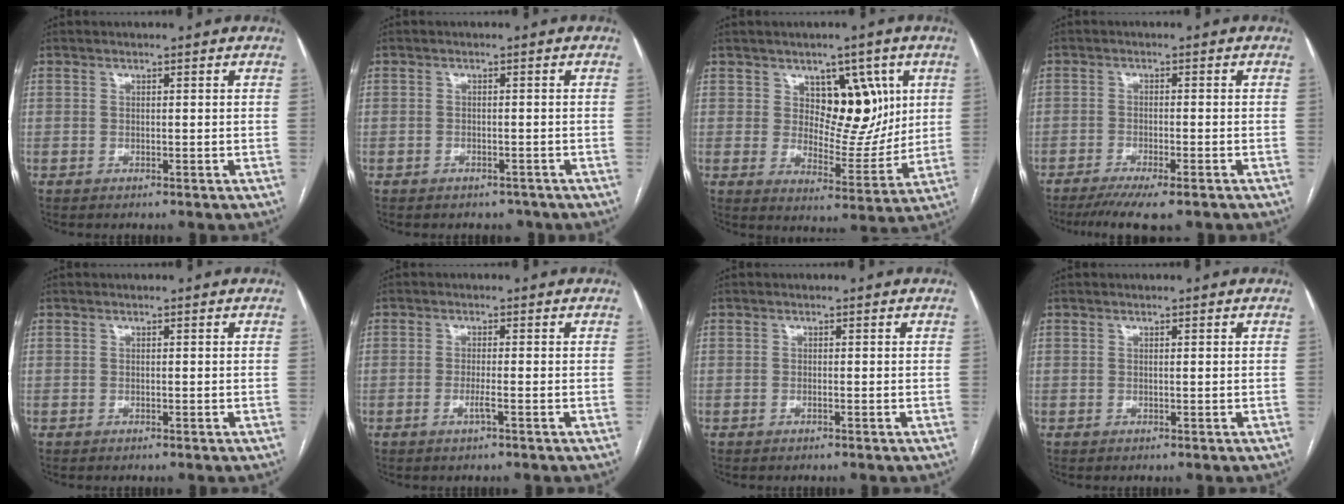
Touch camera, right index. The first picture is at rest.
{"total": 2.5, "force": [-2.0, 1.6, 0.1], "torque": [0.002, 0.008, -0.025]}
{"total": 9.4, "force": [3.6, 5.6, 6.6], "torque": [-0.082, 0.007, 0.065]}
{"total": 9.1, "force": [-7.1, 1.1, 5.5], "torque": [-0.077, -0.017, -0.107]}
{"total": 0.0}
{"total": 1.8, "force": [-0.8, -0.1, 1.6], "torque": [-0.033, -0.003, -0.015]}
{"total": 0.0}
{"total": 0.0}